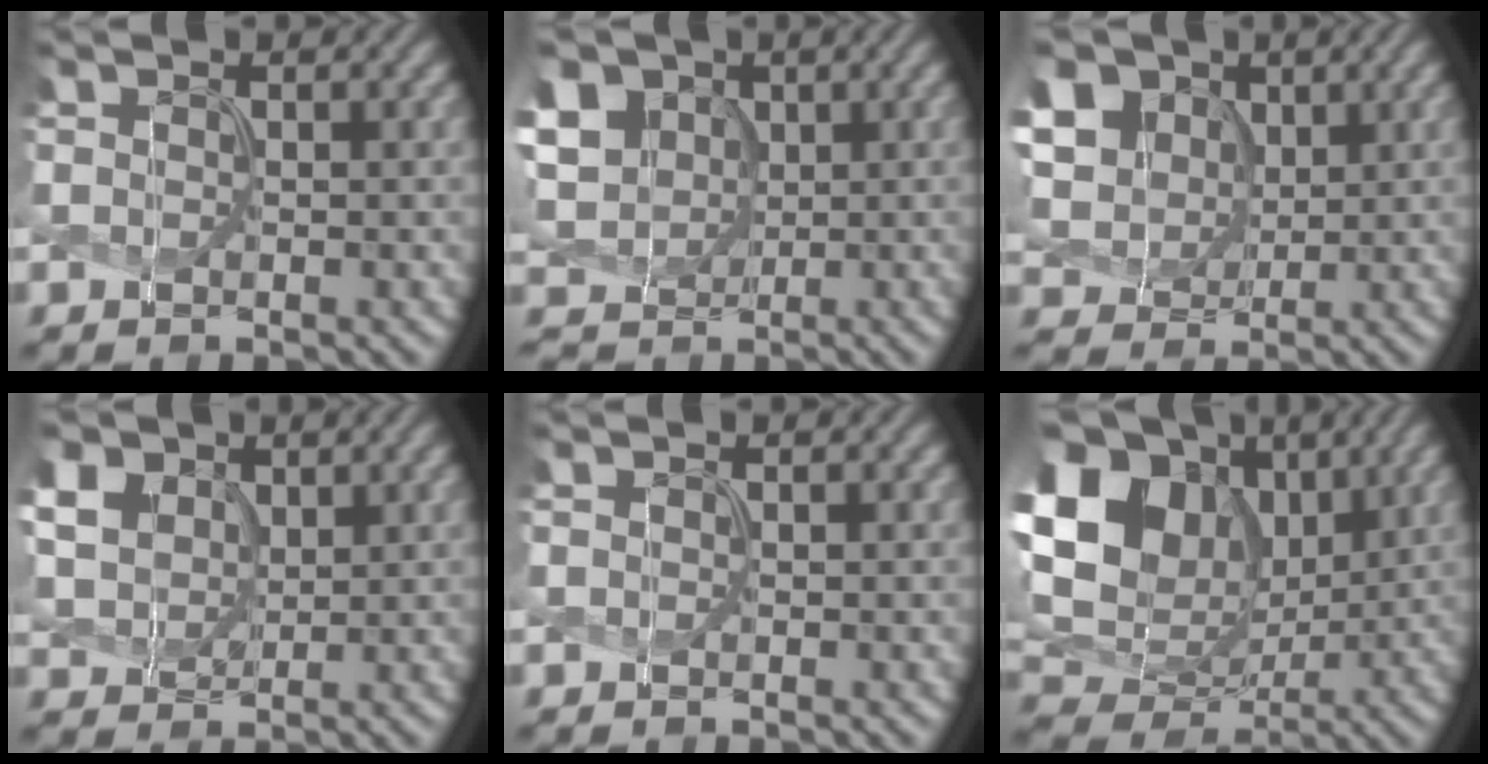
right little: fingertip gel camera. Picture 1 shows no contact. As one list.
[{"total": 9.4, "force": [2.7, 7.6, 4.8], "torque": [-0.117, 0.020, 0.035]}, {"total": 10.6, "force": [4.3, 8.1, 5.3], "torque": [-0.138, 0.028, 0.076]}, {"total": 8.0, "force": [3.7, 5.8, 4.1], "torque": [-0.137, 0.022, 0.066]}, {"total": 0.0}, {"total": 18.6, "force": [5.8, 13.7, 11.2], "torque": [-0.262, 0.048, 0.103]}]